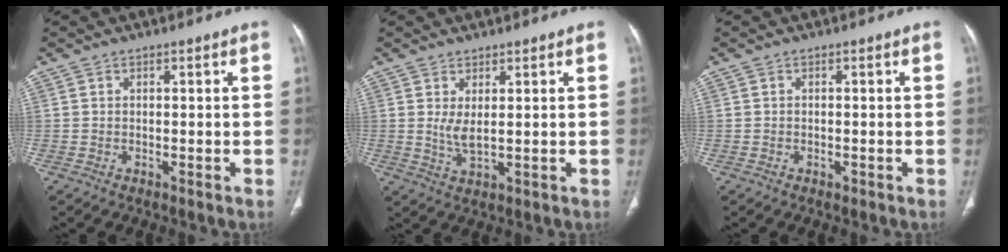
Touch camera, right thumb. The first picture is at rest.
{"total": 3.4, "force": [1.0, 0.9, 3.2], "torque": [-0.066, -0.017, 0.026]}
{"total": 0.5, "force": [-0.3, 0.3, 0.3], "torque": [-0.006, 0.000, -0.004]}